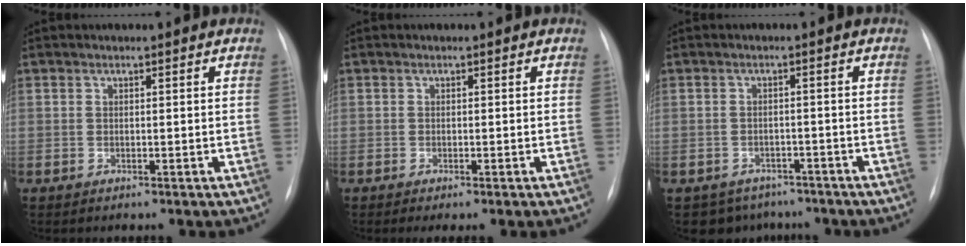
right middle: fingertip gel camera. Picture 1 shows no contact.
{"total": 1.7, "force": [-1.1, -0.2, 1.2], "torque": [-0.018, -0.005, -0.014]}
{"total": 5.9, "force": [-4.6, 3.6, 0.2], "torque": [0.002, 0.014, -0.057]}